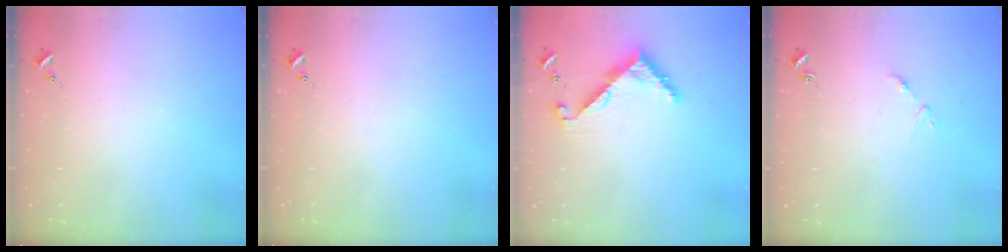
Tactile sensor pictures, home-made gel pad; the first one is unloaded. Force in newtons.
{"total": 0.0}
{"total": 6.9, "press": 6.9, "slide": 0.5}
{"total": 3.9, "press": 3.9, "slide": 0.5}